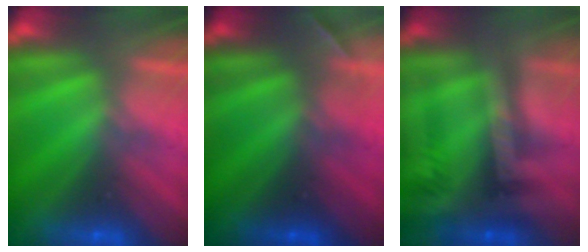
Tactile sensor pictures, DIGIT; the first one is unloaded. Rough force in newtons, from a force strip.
{"total": 1.7}
{"total": 2.4}